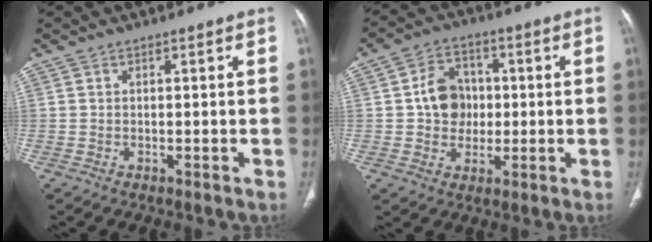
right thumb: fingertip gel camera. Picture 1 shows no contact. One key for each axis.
{"total": 8.6, "fx": 0.2, "fy": 7.2, "fz": 4.7, "tx": -0.045, "ty": 0.012, "tz": -0.001}